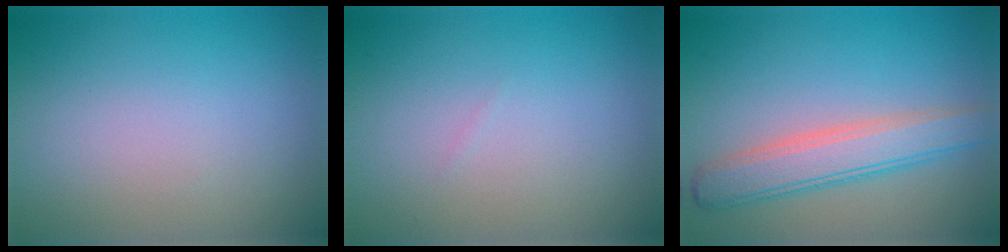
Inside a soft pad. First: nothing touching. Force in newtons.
{"total": 0.0}
{"total": 4.7, "press": 4.7, "slide": 0.2}